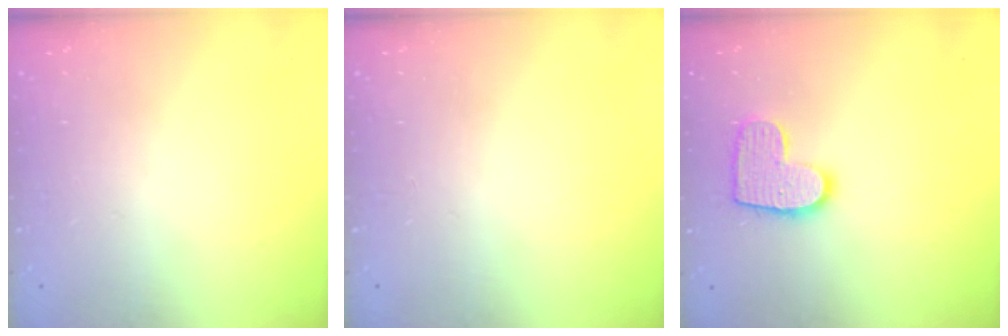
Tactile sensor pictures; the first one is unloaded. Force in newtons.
{"total": 0.0}
{"total": 10.8, "press": 10.8, "slide": 0.5}